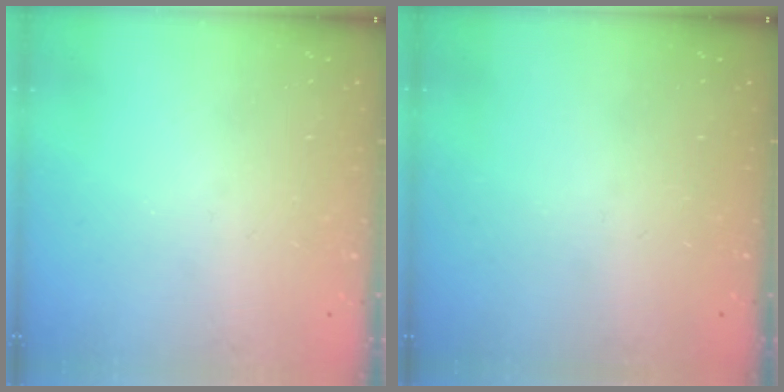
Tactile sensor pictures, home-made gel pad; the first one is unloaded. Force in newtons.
{"total": 0.0}